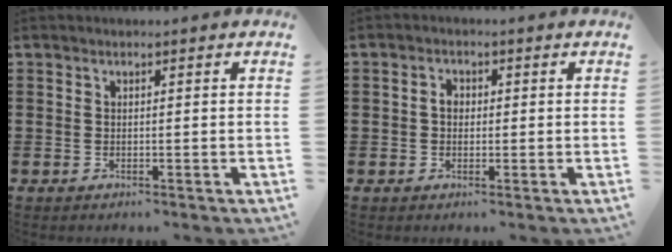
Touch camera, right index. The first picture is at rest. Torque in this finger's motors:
{"motor_torque": [0.46, -0.26, 0.12, 0.06]}